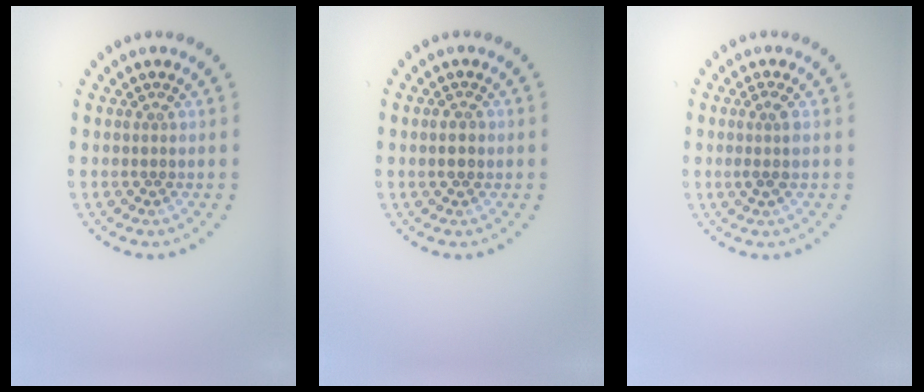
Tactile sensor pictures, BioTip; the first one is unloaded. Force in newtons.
{"total": 1.0, "press": 1.0, "slide": 0.0}
{"total": 1.5, "press": 1.3, "slide": 0.8}